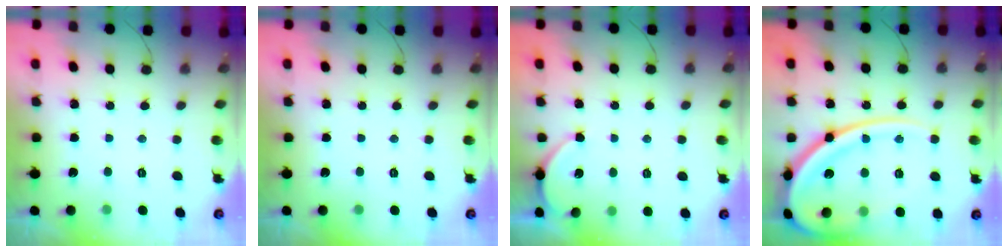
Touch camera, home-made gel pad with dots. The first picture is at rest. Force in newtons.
{"total": 0.0}
{"total": 4.6, "press": 4.6, "slide": 0.5}
{"total": 25.0, "press": 24.9, "slide": 2.8}